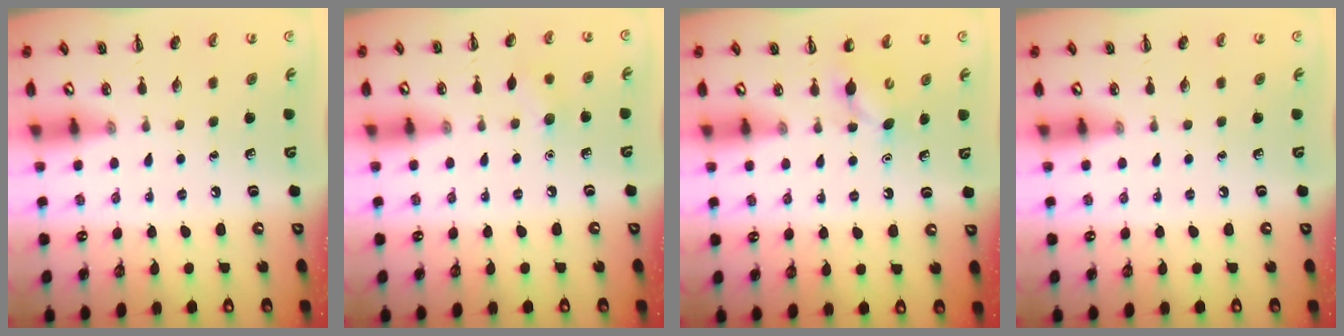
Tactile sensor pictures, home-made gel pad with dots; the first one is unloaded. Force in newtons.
{"total": 6.8, "press": 6.6, "slide": 1.7}
{"total": 4.7, "press": 4.5, "slide": 1.2}
{"total": 0.0}